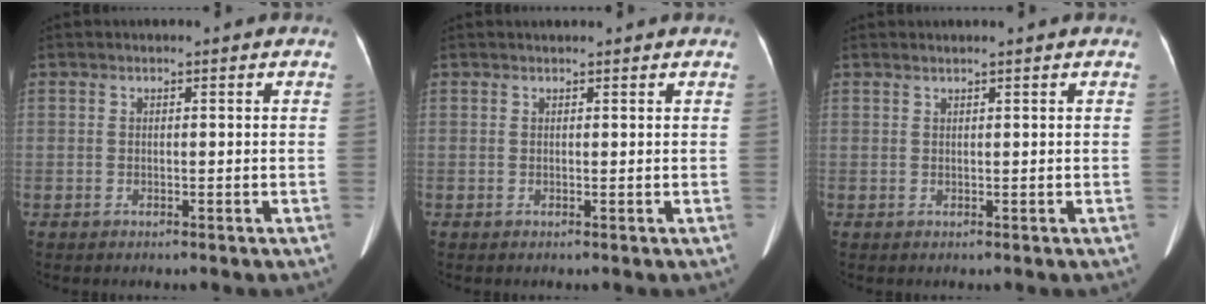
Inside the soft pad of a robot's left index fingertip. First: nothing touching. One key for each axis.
{"total": 2.1, "fx": 2.0, "fy": 0.4, "fz": 0.7, "tx": -0.011, "ty": 0.024, "tz": 0.025}
{"total": 1.0, "fx": 0.9, "fy": -0.3, "fz": 0.5, "tx": -0.015, "ty": 0.008, "tz": 0.022}